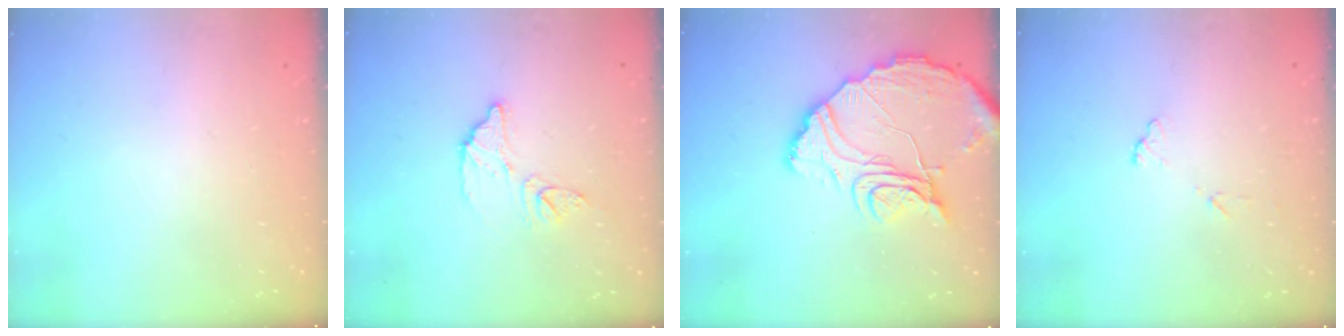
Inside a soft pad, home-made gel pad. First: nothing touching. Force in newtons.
{"total": 10.7, "press": 10.6, "slide": 0.7}
{"total": 15.8, "press": 15.7, "slide": 1.4}
{"total": 6.4, "press": 6.4, "slide": 0.5}